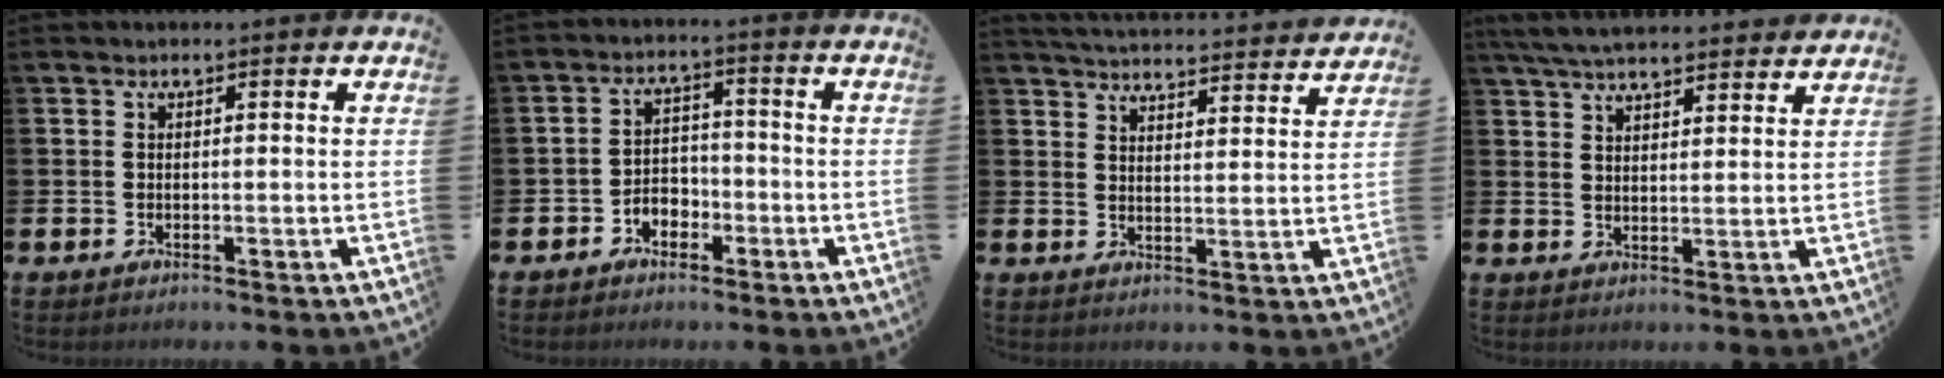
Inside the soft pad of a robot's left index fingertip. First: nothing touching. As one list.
[{"total": 2.9, "force": [-2.1, 2.0, 0.7], "torque": [-0.021, 0.006, -0.048]}, {"total": 4.9, "force": [4.9, 0.1, 0.3], "torque": [-0.019, -0.042, 0.085]}, {"total": 5.7, "force": [5.5, 0.7, 1.4], "torque": [-0.039, -0.024, 0.099]}]